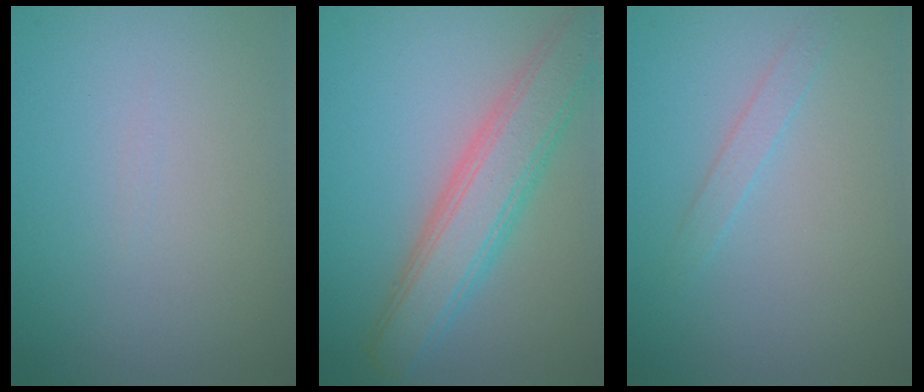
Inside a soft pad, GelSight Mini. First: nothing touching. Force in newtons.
{"total": 6.0, "press": 5.9, "slide": 0.7}
{"total": 1.2, "press": 1.2, "slide": 0.1}